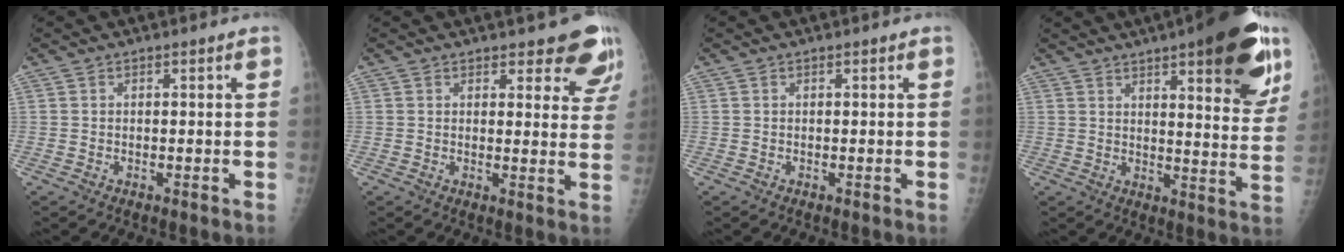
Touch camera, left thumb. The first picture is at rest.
{"total": 8.6, "force": [7.1, 3.1, 3.7], "torque": [-0.002, -0.040, 0.065]}
{"total": 0.0}
{"total": 20.7, "force": [11.2, 5.7, 16.4], "torque": [-0.187, -0.042, 0.148]}